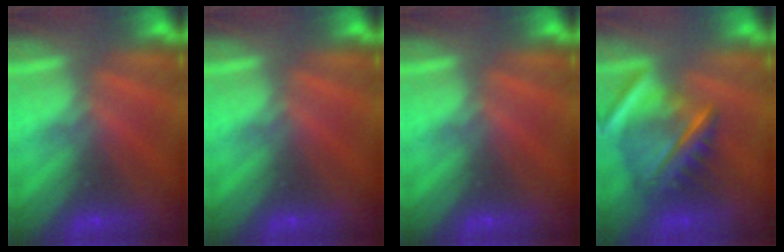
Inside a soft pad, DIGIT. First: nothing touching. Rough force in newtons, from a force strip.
{"total": 0.0}
{"total": 0.0}
{"total": 9.5}